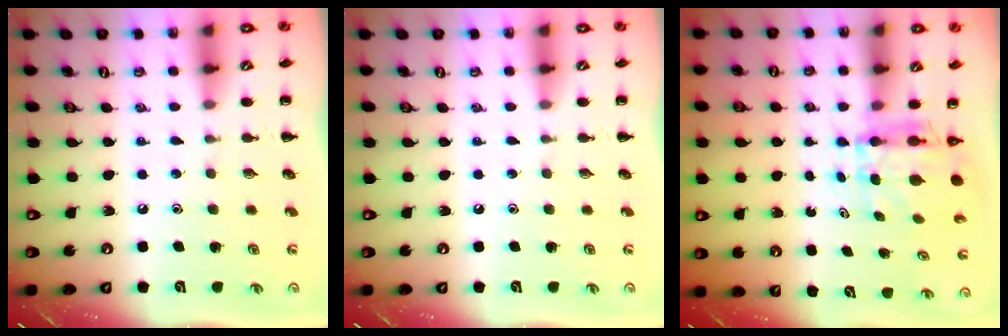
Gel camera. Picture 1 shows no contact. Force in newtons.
{"total": 0.0}
{"total": 4.9, "press": 4.8, "slide": 1.1}